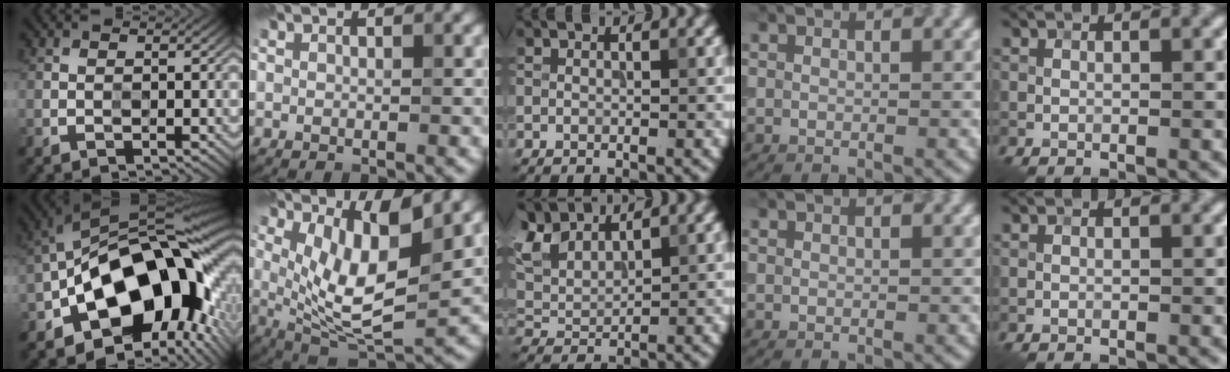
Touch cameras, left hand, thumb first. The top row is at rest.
{"thumb": {"total": 18.3, "force": [-5.6, 10.8, 13.6], "torque": [-0.191, 0.004, -0.093]}, "index": {"total": 7.4, "force": [2.1, 2.2, 6.7], "torque": [-0.129, -0.017, 0.043]}, "middle": {"total": 5.7, "force": [4.5, 2.4, 2.6], "torque": [-0.076, 0.022, 0.085]}}